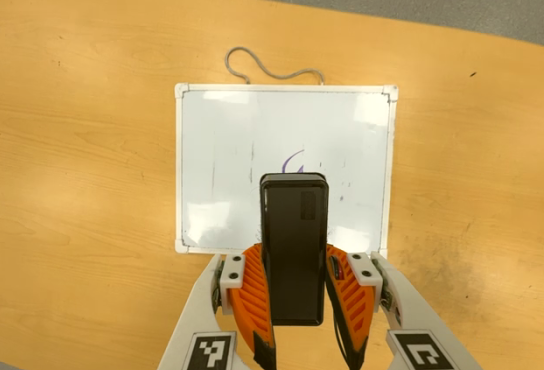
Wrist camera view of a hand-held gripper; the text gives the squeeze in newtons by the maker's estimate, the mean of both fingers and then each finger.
{"total": 8.3, "left": 7.0, "right": 9.7}